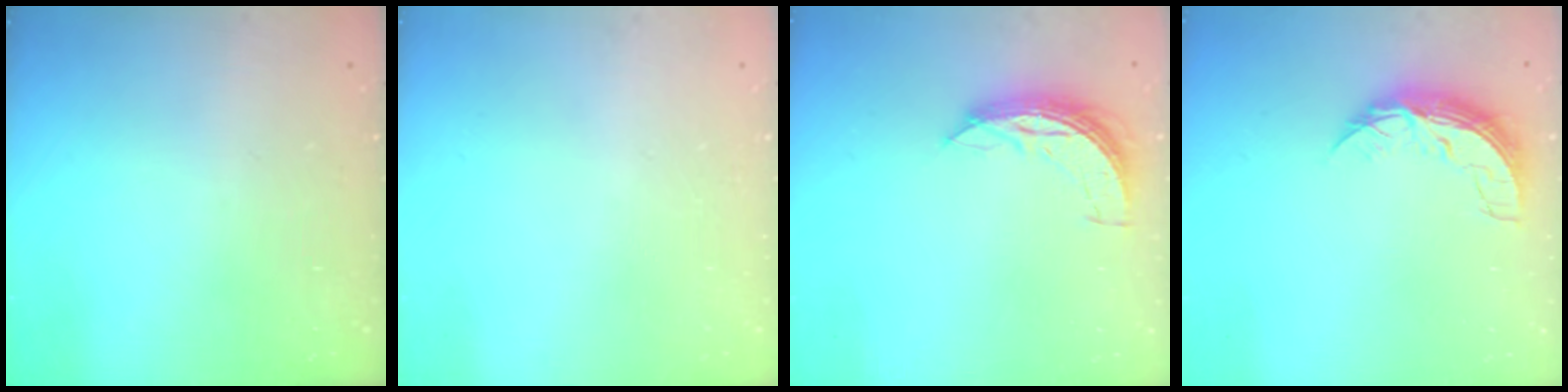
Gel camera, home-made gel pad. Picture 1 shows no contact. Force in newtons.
{"total": 0.0}
{"total": 6.9, "press": 6.9, "slide": 0.3}
{"total": 8.0, "press": 8.0, "slide": 0.5}